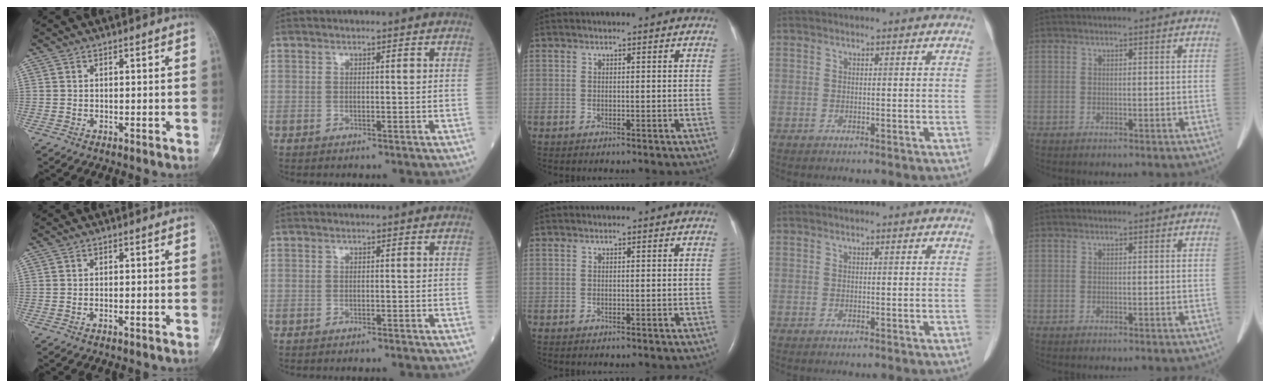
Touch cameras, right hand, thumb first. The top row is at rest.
{"thumb": {"total": 0.6, "force": [-0.4, 0.1, 0.5], "torque": [-0.014, 0.007, -0.005]}, "index": {"total": 1.3, "force": [-1.2, -0.2, 0.4], "torque": [-0.006, 0.002, -0.016]}}